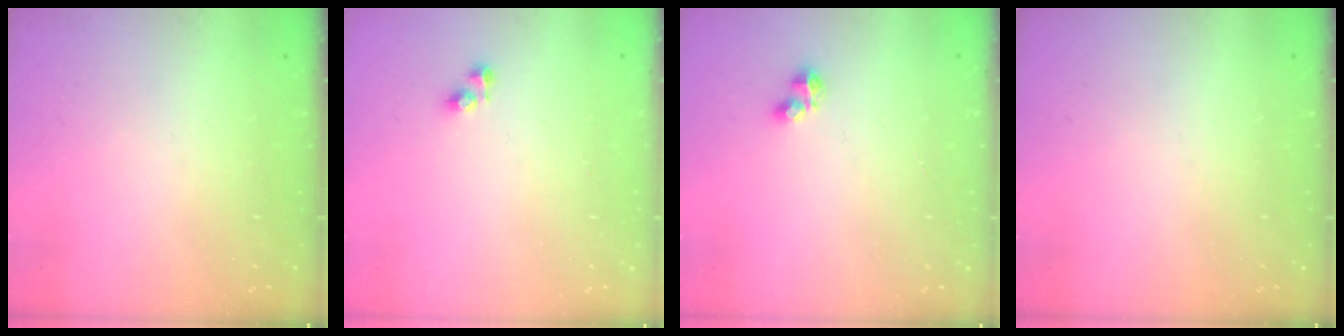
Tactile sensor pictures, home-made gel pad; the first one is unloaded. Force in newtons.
{"total": 3.4, "press": 3.4, "slide": 0.4}
{"total": 3.3, "press": 3.3, "slide": 0.4}
{"total": 0.0}